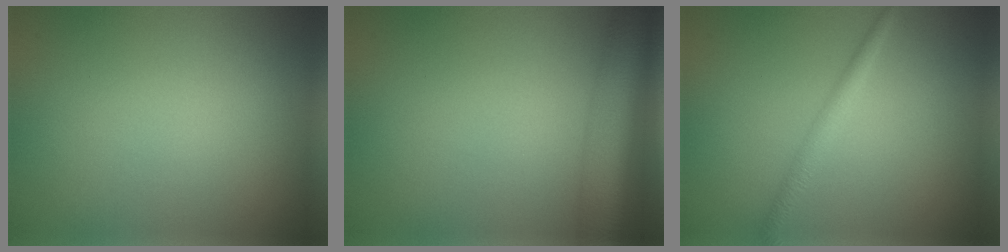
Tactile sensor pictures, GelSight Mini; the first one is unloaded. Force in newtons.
{"total": 5.9, "press": 5.9, "slide": 0.4}
{"total": 1.8, "press": 1.8, "slide": 0.1}